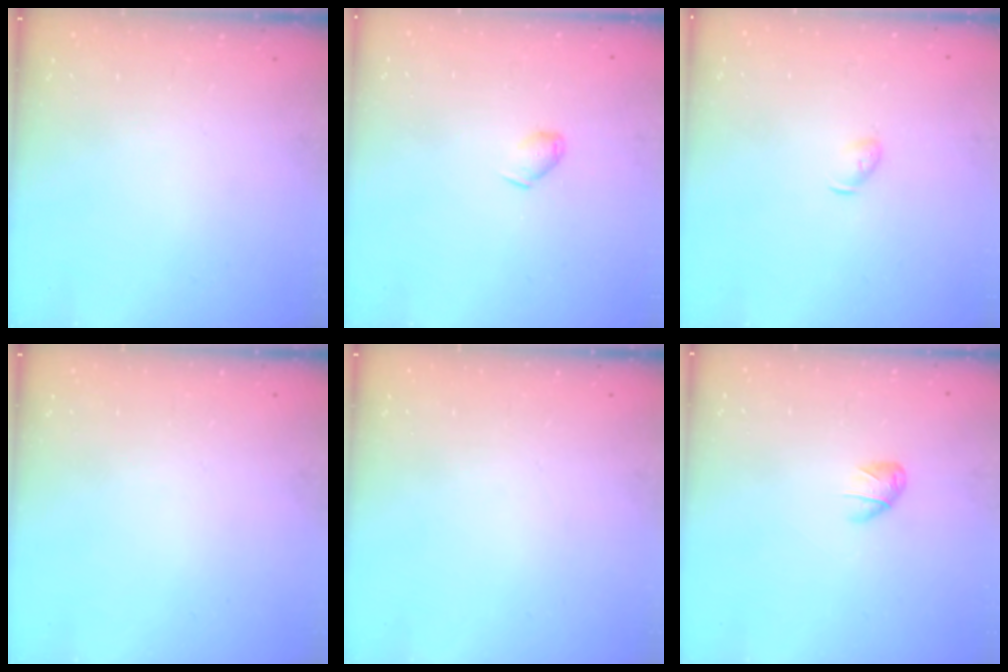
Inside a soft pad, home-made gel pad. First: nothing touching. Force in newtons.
{"total": 5.3, "press": 5.2, "slide": 0.7}
{"total": 3.6, "press": 3.5, "slide": 0.7}
{"total": 0.0}
{"total": 0.0}
{"total": 5.5, "press": 5.3, "slide": 1.4}